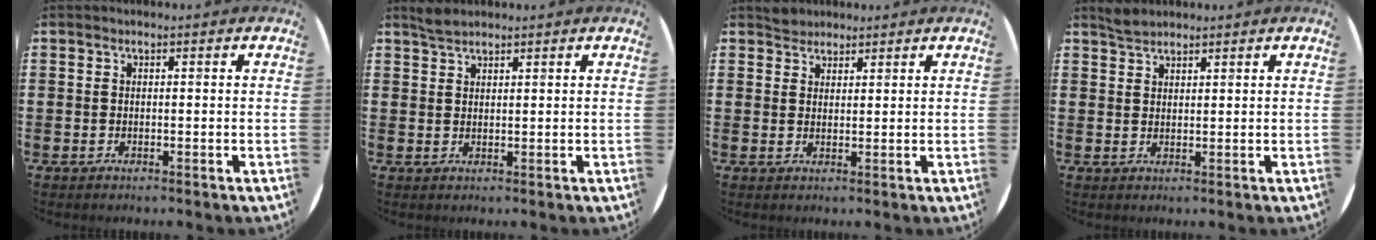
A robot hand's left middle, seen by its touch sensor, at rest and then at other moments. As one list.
[{"total": 1.8, "force": [1.7, 0.4, 0.5], "torque": [-0.013, 0.003, 0.032]}, {"total": 2.1, "force": [2.0, 0.7, -0.3], "torque": [0.010, 0.001, 0.038]}, {"total": 1.9, "force": [1.8, 0.5, 0.3], "torque": [-0.008, 0.003, 0.035]}]